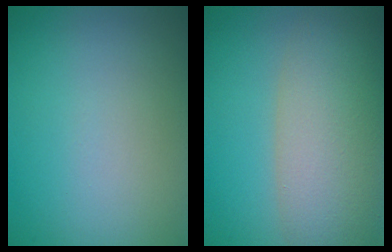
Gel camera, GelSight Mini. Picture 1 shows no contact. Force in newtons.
{"total": 8.7, "press": 8.7, "slide": 0.5}